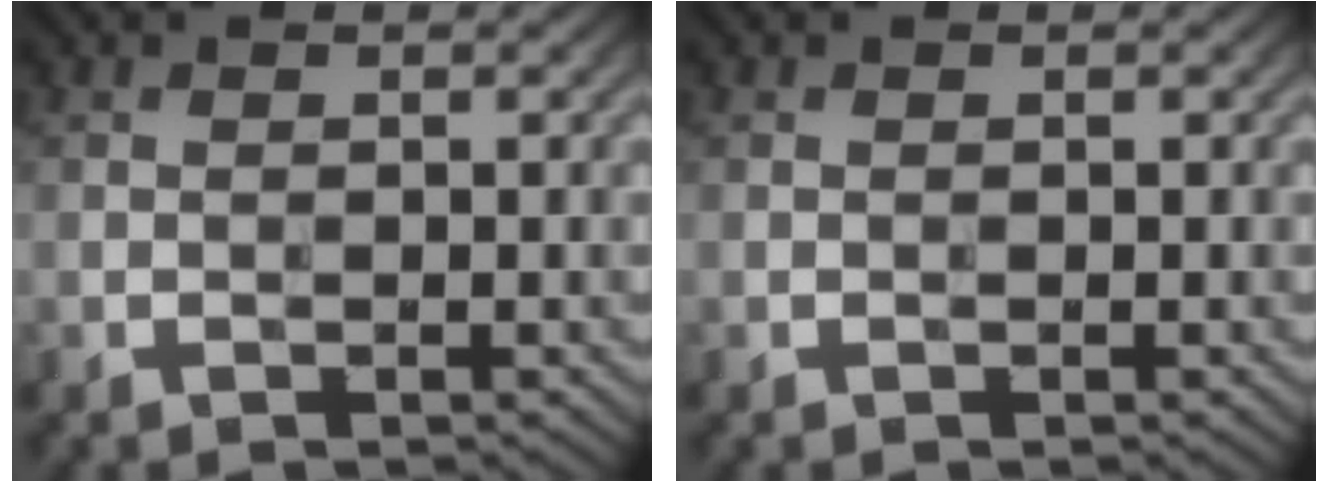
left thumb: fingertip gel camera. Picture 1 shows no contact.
{"total": 0.0}